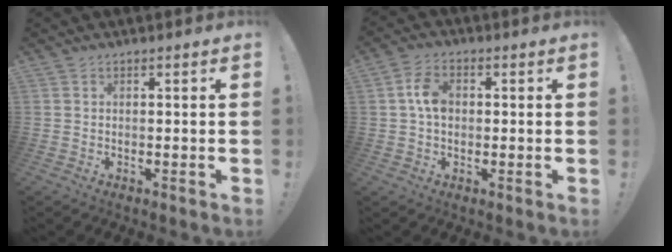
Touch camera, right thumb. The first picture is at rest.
{"total": 7.0, "force": [0.5, 4.7, 5.1], "torque": [-0.090, 0.010, 0.011]}